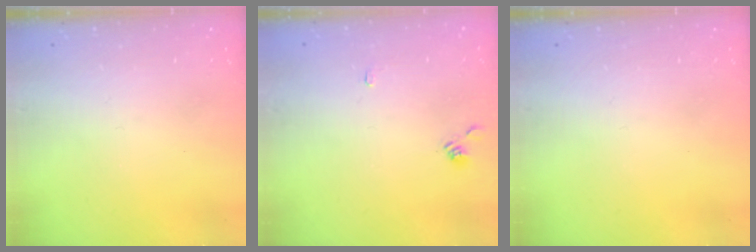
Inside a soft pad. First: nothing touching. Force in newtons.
{"total": 2.9, "press": 2.9, "slide": 0.3}
{"total": 0.0}